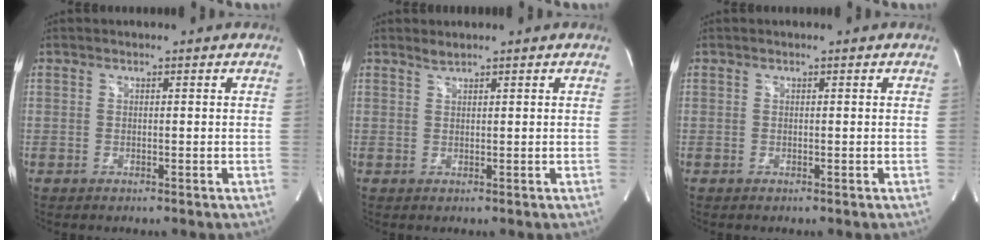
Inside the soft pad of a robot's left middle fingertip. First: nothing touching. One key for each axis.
{"total": 1.0, "fx": 0.9, "fy": -0.2, "fz": 0.2, "tx": -0.007, "ty": 0.000, "tz": 0.021}
{"total": 0.0}